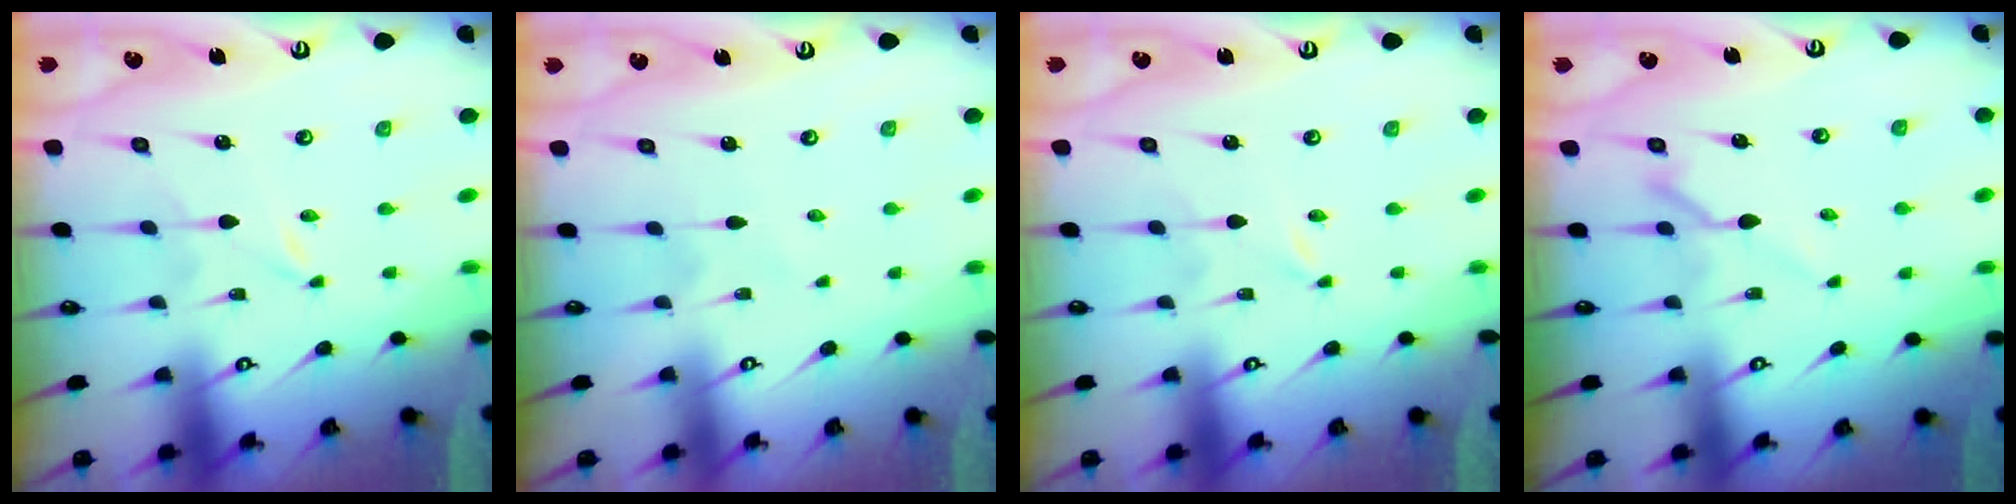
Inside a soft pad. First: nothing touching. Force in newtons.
{"total": 3.2, "press": 3.2, "slide": 0.4}
{"total": 0.0}
{"total": 6.1, "press": 6.0, "slide": 0.8}